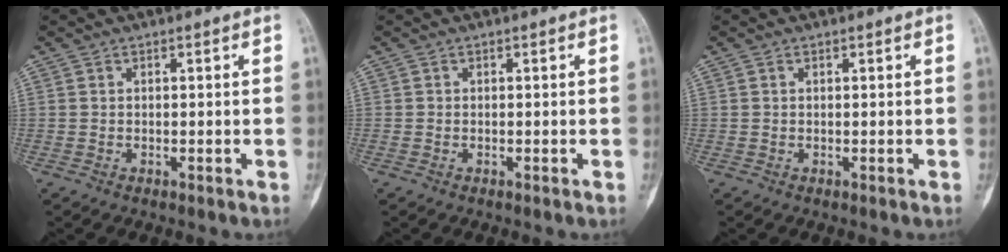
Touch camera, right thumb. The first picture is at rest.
{"total": 0.0}
{"total": 0.0}